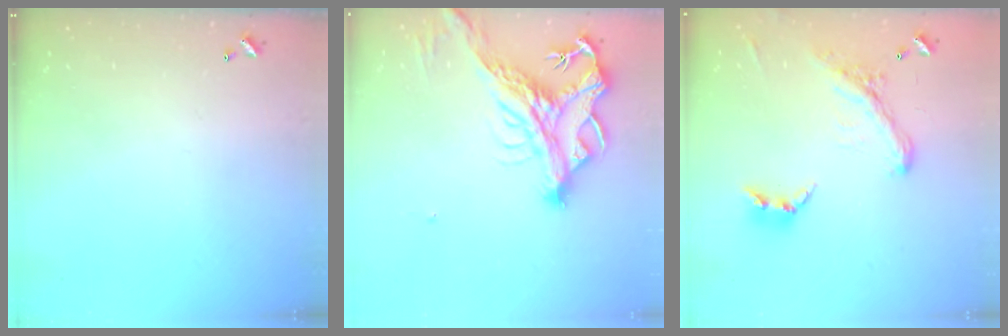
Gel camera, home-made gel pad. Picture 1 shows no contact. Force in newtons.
{"total": 6.6, "press": 6.3, "slide": 1.9}
{"total": 4.4, "press": 4.2, "slide": 1.3}